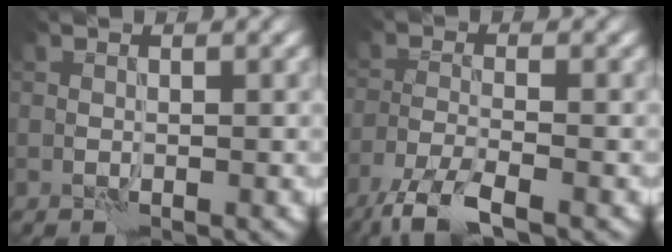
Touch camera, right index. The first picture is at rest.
{"total": 5.5, "force": [-4.1, 1.2, 3.5], "torque": [-0.069, -0.011, -0.083]}